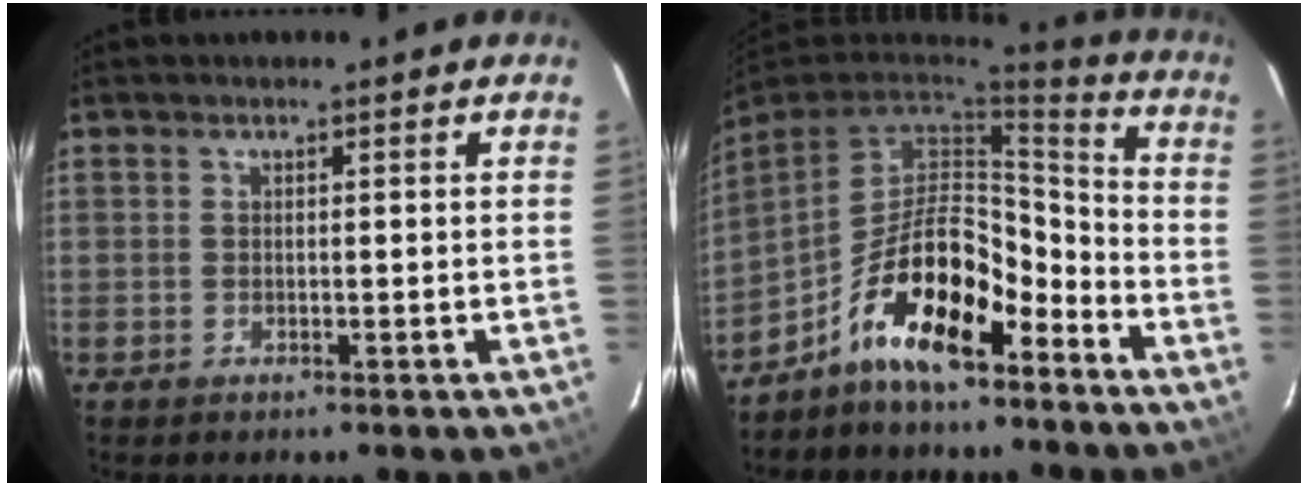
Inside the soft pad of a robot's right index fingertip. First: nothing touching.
{"total": 14.8, "force": [-9.4, 5.4, 10.0], "torque": [-0.191, 0.016, -0.169]}